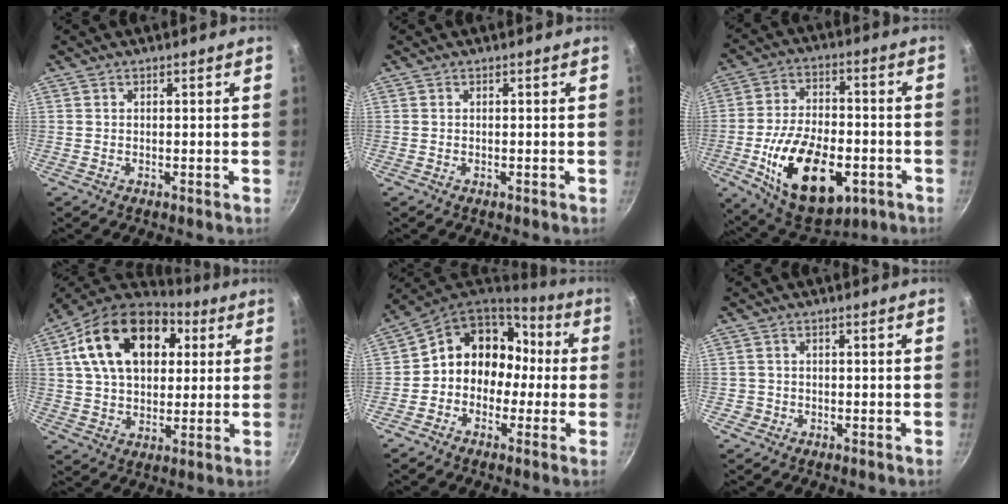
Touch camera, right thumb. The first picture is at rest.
{"total": 0.0}
{"total": 21.4, "force": [-6.7, 11.9, 16.5], "torque": [-0.262, 0.020, -0.100]}
{"total": 22.1, "force": [6.9, 14.6, 15.1], "torque": [-0.238, 0.009, 0.104]}
{"total": 13.2, "force": [-0.5, 11.4, 6.6], "torque": [-0.047, 0.050, -0.026]}
{"total": 1.4, "force": [-0.5, 1.3, 0.2], "torque": [0.002, 0.007, -0.004]}